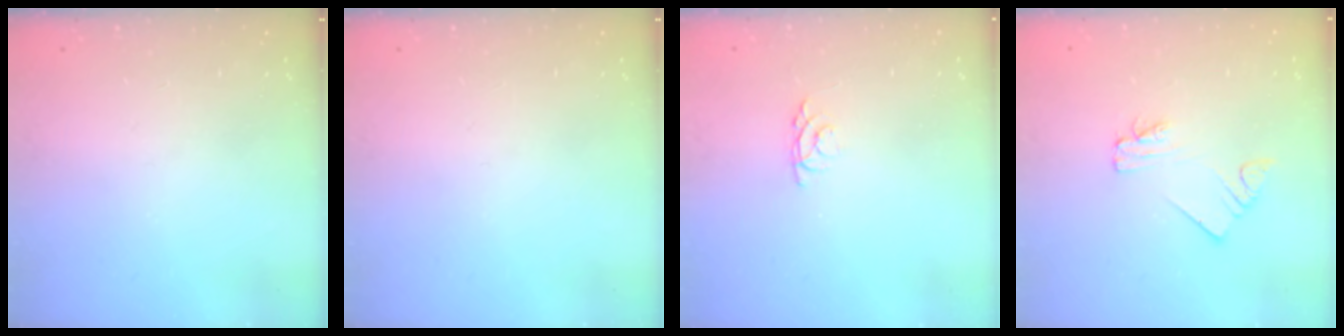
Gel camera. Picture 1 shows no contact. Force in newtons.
{"total": 0.0}
{"total": 3.4, "press": 3.3, "slide": 0.5}
{"total": 2.0, "press": 2.0, "slide": 0.1}